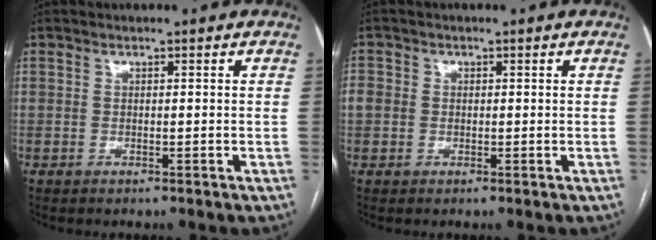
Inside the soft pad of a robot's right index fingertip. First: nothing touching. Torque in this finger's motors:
{"motor_torque": [0.34, 0.16, 0.14, 0.03]}